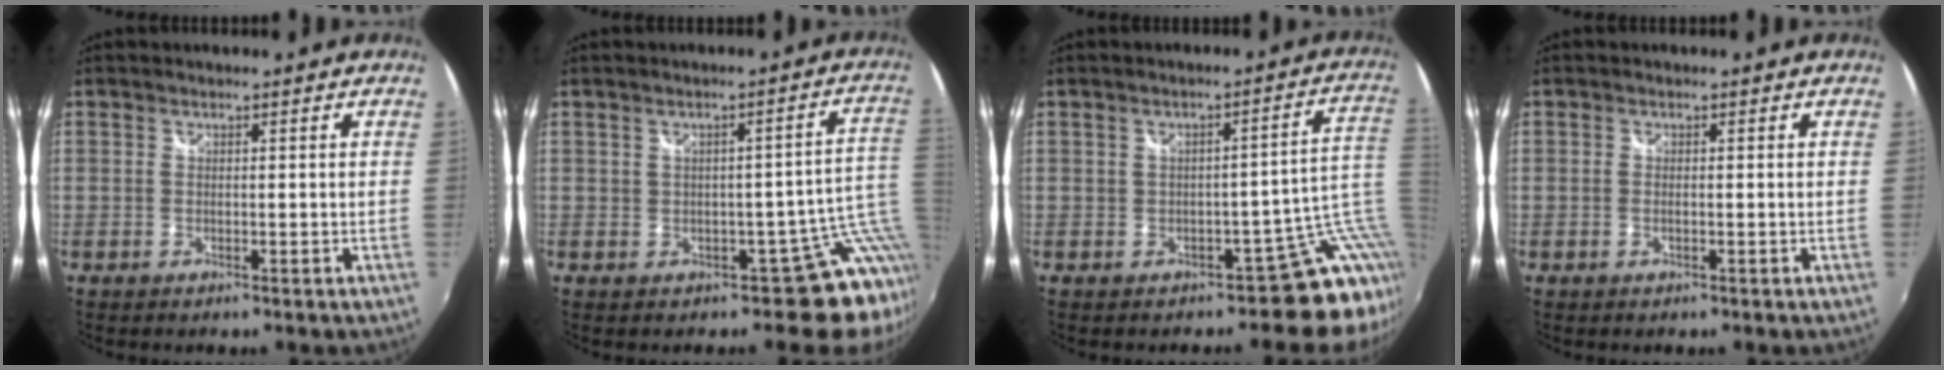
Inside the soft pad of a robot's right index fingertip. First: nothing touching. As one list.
[{"total": 6.5, "force": [-0.6, 5.0, 4.0], "torque": [-0.020, 0.030, 0.001]}, {"total": 6.1, "force": [-1.2, 4.1, 4.4], "torque": [-0.021, 0.027, -0.012]}, {"total": 0.6, "force": [-0.2, 0.1, 0.5], "torque": [-0.012, 0.001, -0.003]}]